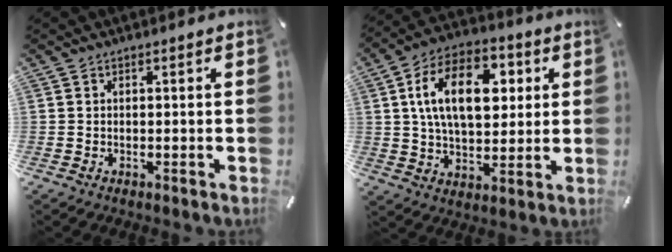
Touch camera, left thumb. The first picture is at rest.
{"total": 17.0, "force": [4.3, 10.5, 12.6], "torque": [-0.226, 0.009, 0.072]}